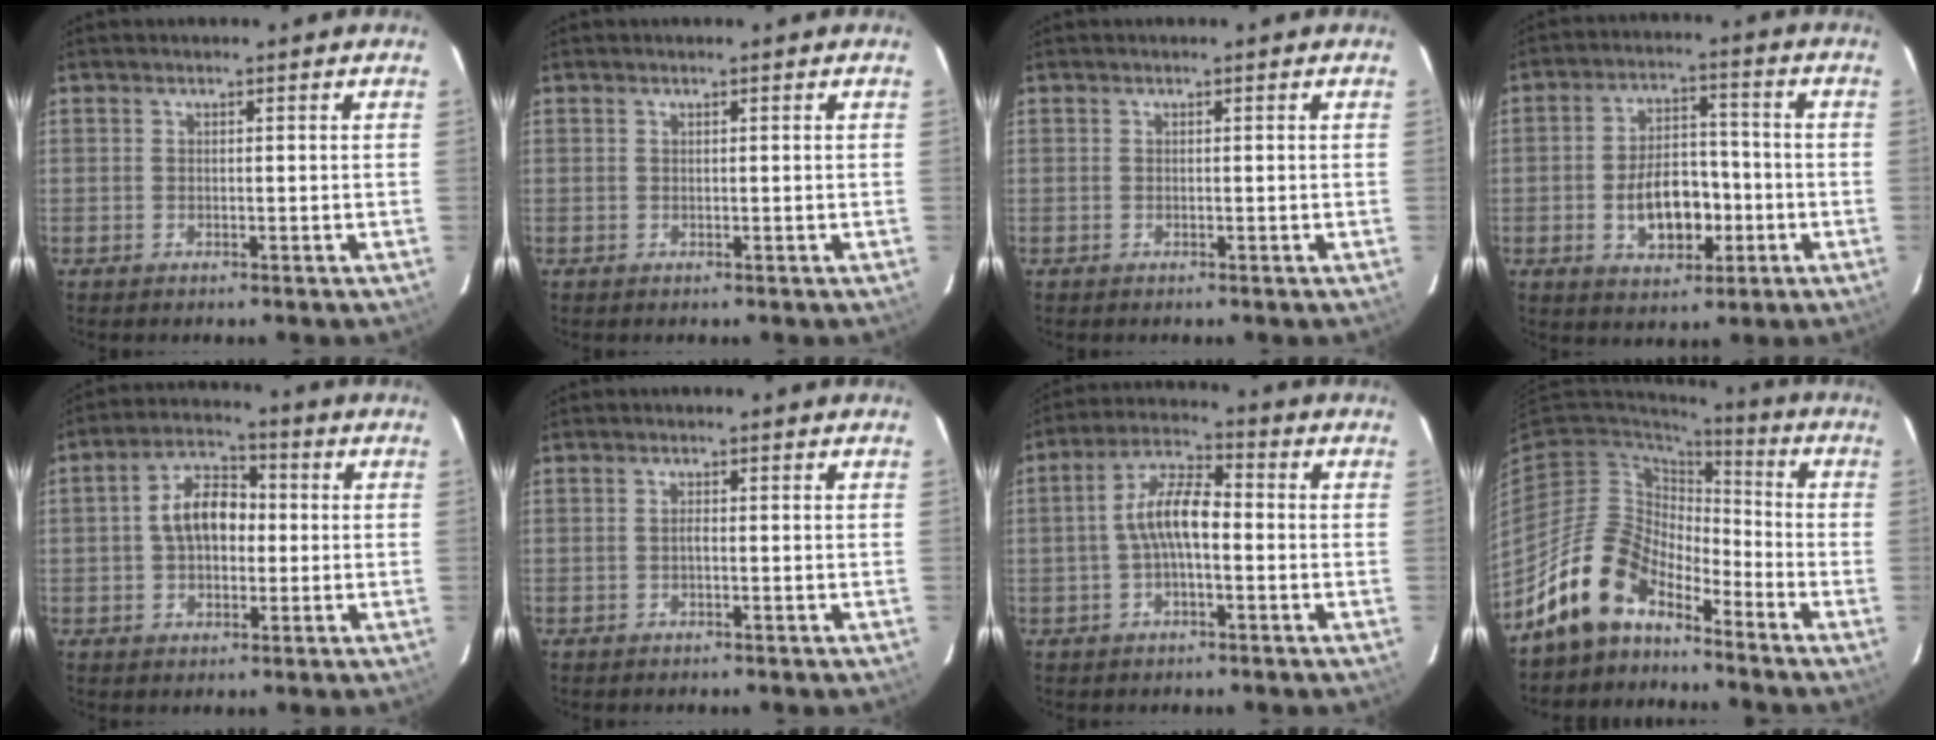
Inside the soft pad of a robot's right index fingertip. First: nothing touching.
{"total": 0.0}
{"total": 0.0}
{"total": 10.6, "force": [-2.9, 6.3, 8.0], "torque": [-0.152, 0.020, -0.034]}
{"total": 8.9, "force": [0.2, 5.7, 6.9], "torque": [-0.132, 0.027, 0.005]}
{"total": 0.7, "force": [-0.2, 0.2, 0.7], "torque": [-0.013, 0.004, -0.004]}
{"total": 8.3, "force": [-1.0, 3.1, 7.6], "torque": [-0.156, 0.021, -0.020]}
{"total": 12.7, "force": [-9.9, 6.2, 4.9], "torque": [-0.102, 0.023, -0.188]}